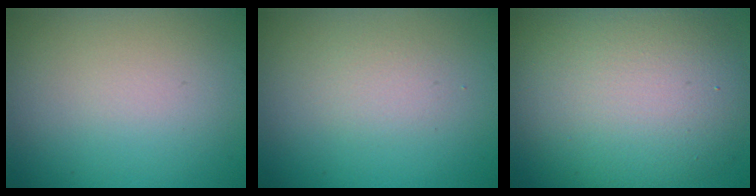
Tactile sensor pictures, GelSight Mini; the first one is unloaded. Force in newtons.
{"total": 1.3, "press": 1.3, "slide": 0.0}
{"total": 11.3, "press": 11.3, "slide": 0.8}